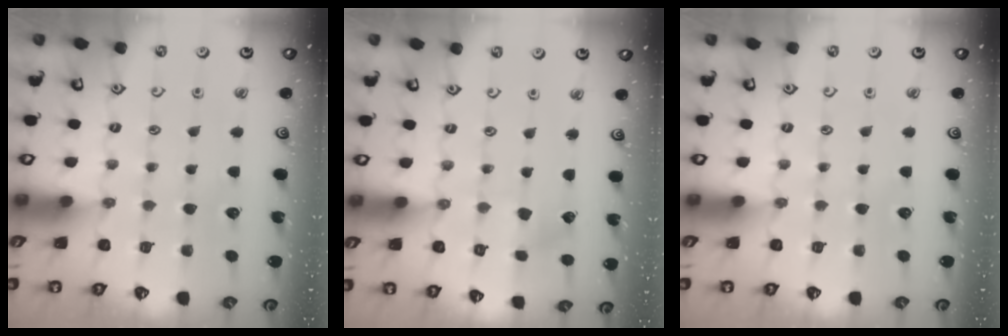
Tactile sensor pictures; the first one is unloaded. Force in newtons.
{"total": 1.6, "press": 1.6, "slide": 0.2}
{"total": 0.0}